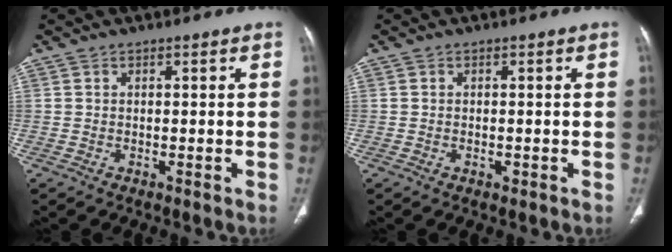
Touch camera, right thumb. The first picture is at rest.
{"total": 0.9, "force": [-0.3, 0.6, 0.7], "torque": [-0.005, 0.002, -0.003]}